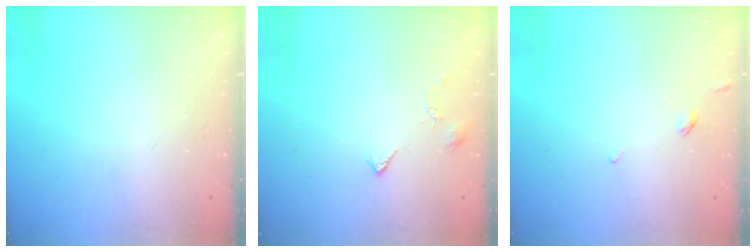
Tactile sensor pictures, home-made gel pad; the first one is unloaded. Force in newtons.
{"total": 2.1, "press": 2.0, "slide": 0.4}
{"total": 1.8, "press": 1.7, "slide": 0.5}